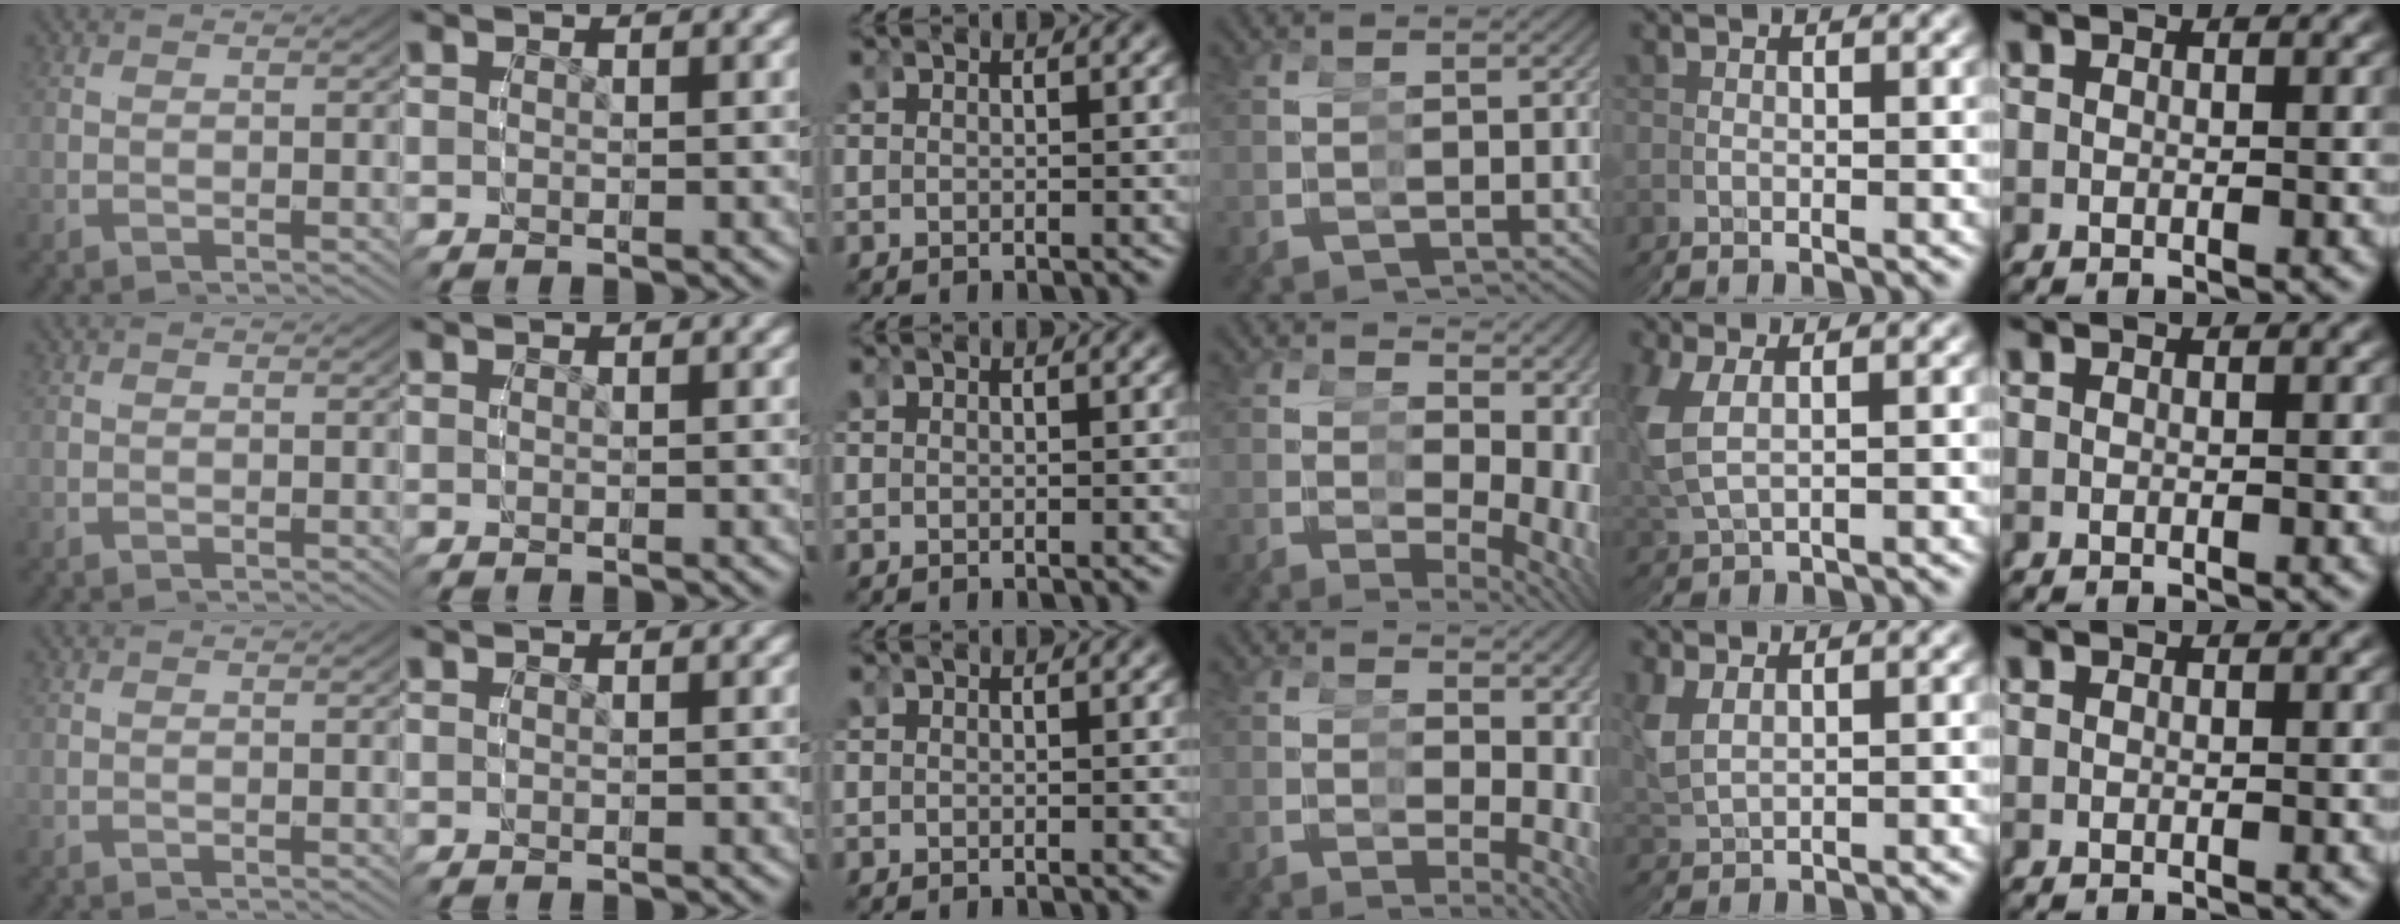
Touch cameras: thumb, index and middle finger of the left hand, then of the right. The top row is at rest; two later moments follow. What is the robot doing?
{"motion": "grasp_and_lifting", "object": "legos"}